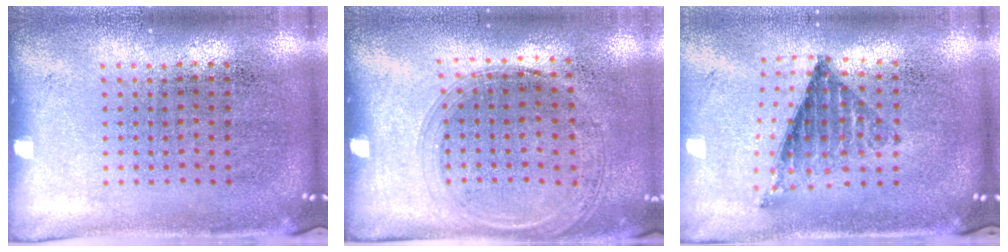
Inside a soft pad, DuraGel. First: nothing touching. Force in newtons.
{"total": 1.3, "press": 1.2, "slide": 0.5}
{"total": 0.9, "press": 0.9, "slide": 0.0}